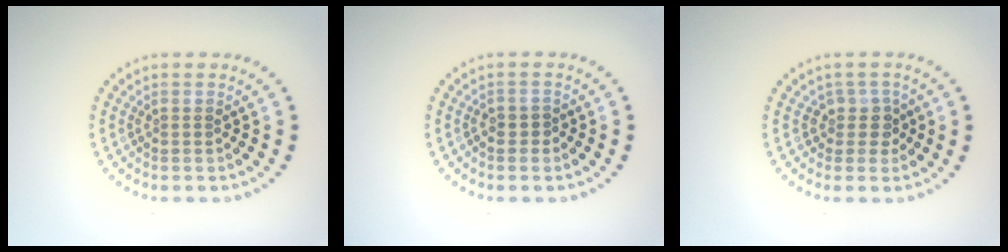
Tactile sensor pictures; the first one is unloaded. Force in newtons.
{"total": 0.9, "press": 0.7, "slide": 0.5}
{"total": 1.8, "press": 1.4, "slide": 1.2}